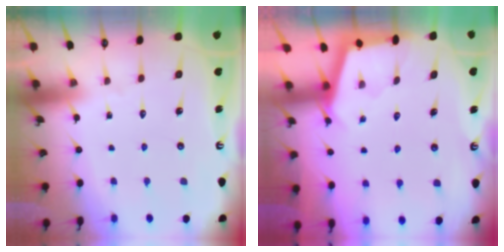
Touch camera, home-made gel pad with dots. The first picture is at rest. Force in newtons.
{"total": 2.2, "press": 2.2, "slide": 0.1}